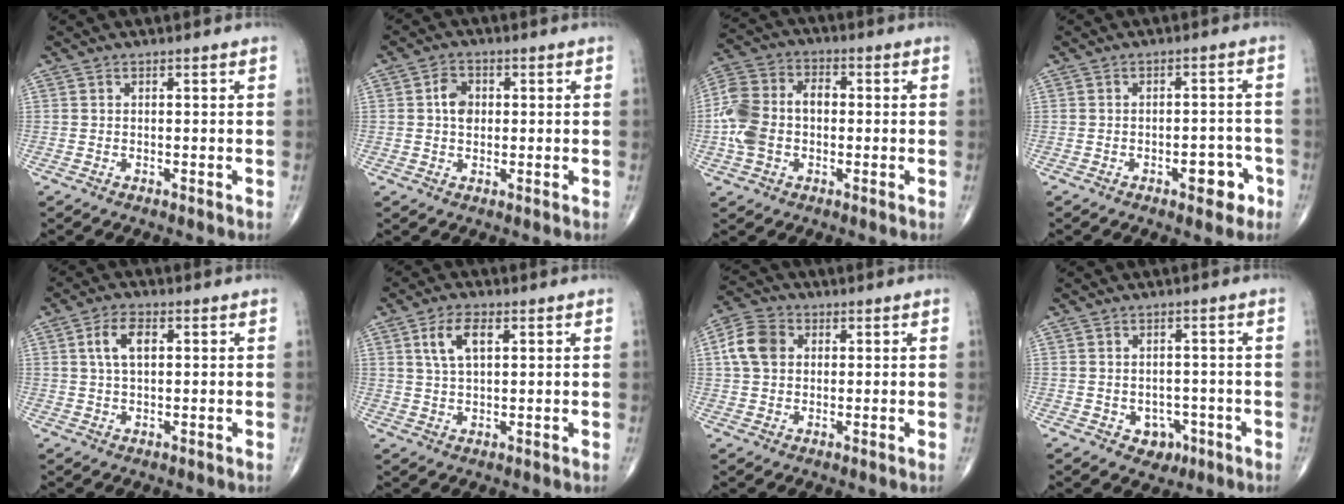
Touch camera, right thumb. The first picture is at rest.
{"total": 4.0, "force": [0.5, 3.0, 2.6], "torque": [-0.037, 0.002, 0.004]}
{"total": 12.0, "force": [-0.9, 8.5, 8.4], "torque": [-0.170, 0.039, -0.025]}
{"total": 5.3, "force": [-2.6, 2.6, 3.9], "torque": [-0.028, 0.025, -0.029]}
{"total": 5.4, "force": [1.4, 2.9, 4.4], "torque": [-0.081, 0.005, 0.025]}
{"total": 6.3, "force": [2.3, 3.1, 5.0], "torque": [-0.089, -0.004, 0.046]}
{"total": 7.7, "force": [1.6, 6.0, 4.6], "torque": [-0.081, 0.010, 0.023]}
{"total": 4.3, "force": [-1.6, 3.5, 2.0], "torque": [0.000, 0.010, -0.014]}